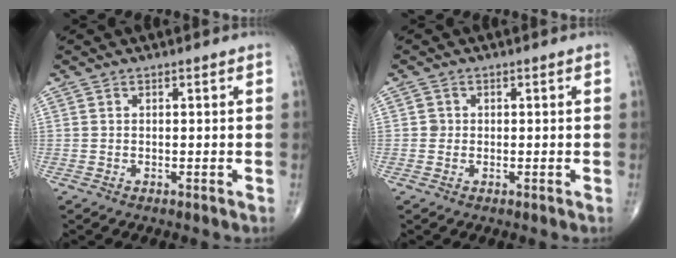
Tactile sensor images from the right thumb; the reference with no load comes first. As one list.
[{"total": 1.1, "force": [0.0, 1.1, 0.1], "torque": [0.006, 0.003, -0.001]}]